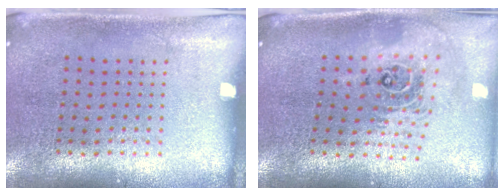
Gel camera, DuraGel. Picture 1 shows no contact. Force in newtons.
{"total": 2.3, "press": 1.7, "slide": 1.5}